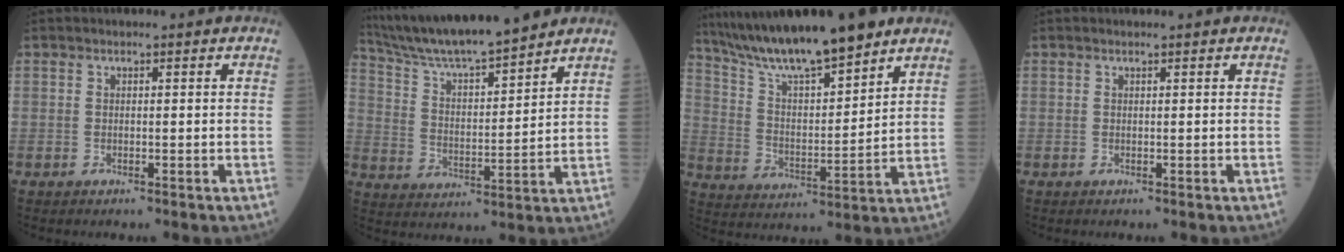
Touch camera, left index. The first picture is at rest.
{"total": 15.7, "force": [14.2, 0.3, 6.6], "torque": [-0.127, 0.010, 0.247]}
{"total": 15.7, "force": [13.0, 1.4, 8.6], "torque": [-0.156, 0.004, 0.237]}
{"total": 0.0}